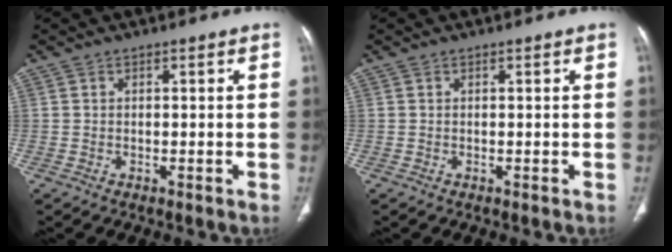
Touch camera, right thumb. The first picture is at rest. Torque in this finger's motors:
{"motor_torque": [0.00, 0.00, 0.00, 0.00, 0.00]}